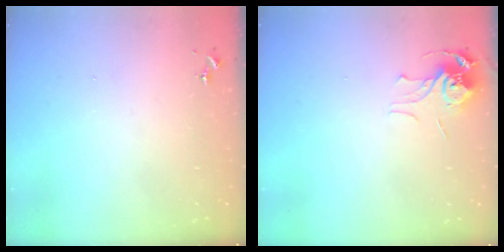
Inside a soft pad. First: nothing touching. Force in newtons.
{"total": 7.8, "press": 7.7, "slide": 0.7}